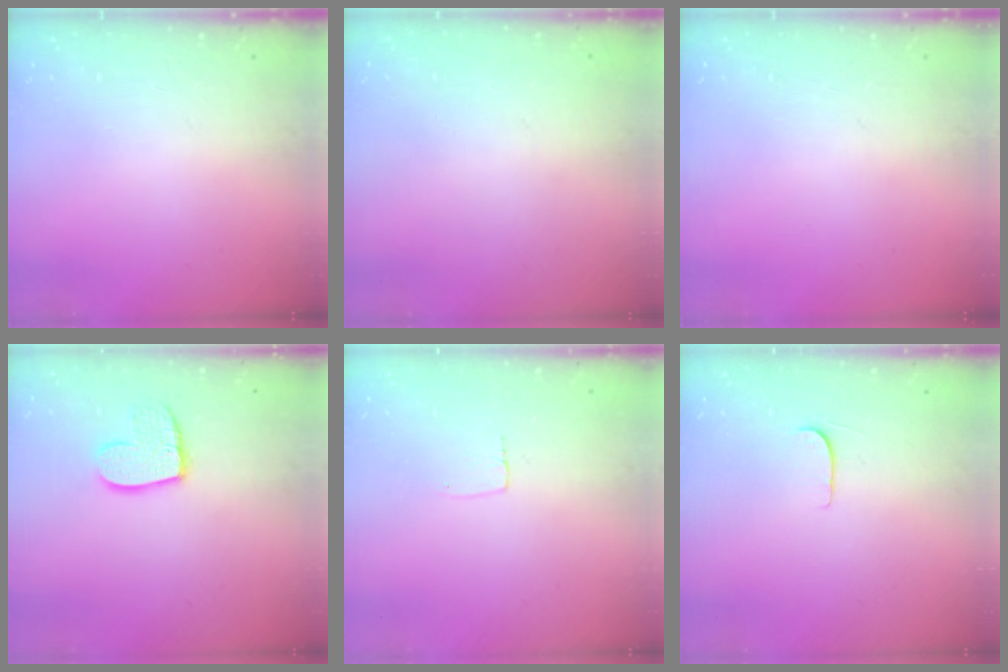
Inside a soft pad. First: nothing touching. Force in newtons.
{"total": 0.0}
{"total": 0.0}
{"total": 10.9, "press": 10.9, "slide": 0.9}
{"total": 2.6, "press": 2.6, "slide": 0.1}
{"total": 4.3, "press": 4.3, "slide": 0.5}